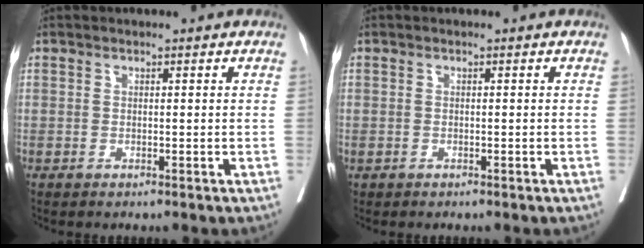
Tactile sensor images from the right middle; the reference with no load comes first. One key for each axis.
{"total": 0.0}